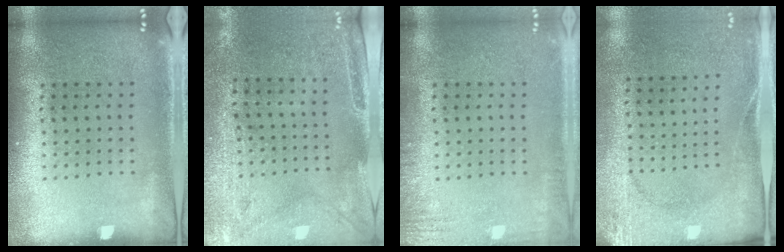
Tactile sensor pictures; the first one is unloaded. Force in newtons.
{"total": 2.9, "press": 2.4, "slide": 1.5}
{"total": 1.7, "press": 1.7, "slide": 0.2}
{"total": 2.7, "press": 2.0, "slide": 1.7}